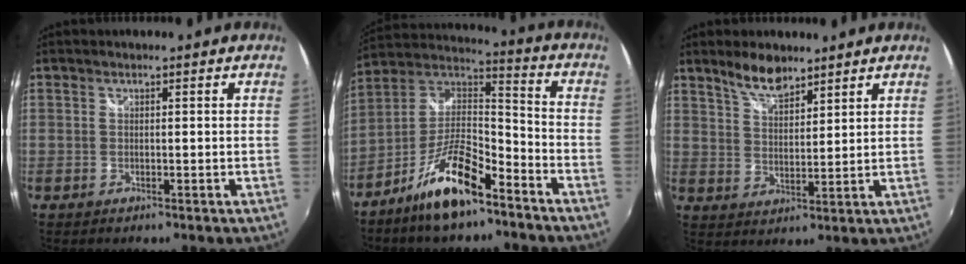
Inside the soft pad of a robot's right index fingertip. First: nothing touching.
{"total": 14.6, "force": [-9.2, 4.5, 10.4], "torque": [-0.213, 0.007, -0.171]}
{"total": 6.3, "force": [5.1, 2.1, 3.0], "torque": [-0.049, 0.001, 0.096]}